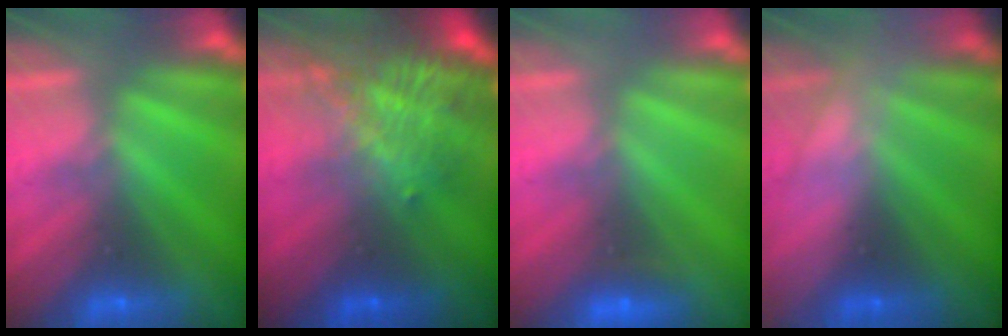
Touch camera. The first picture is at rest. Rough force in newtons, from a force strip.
{"total": 7.6}
{"total": 1.9}
{"total": 2.8}